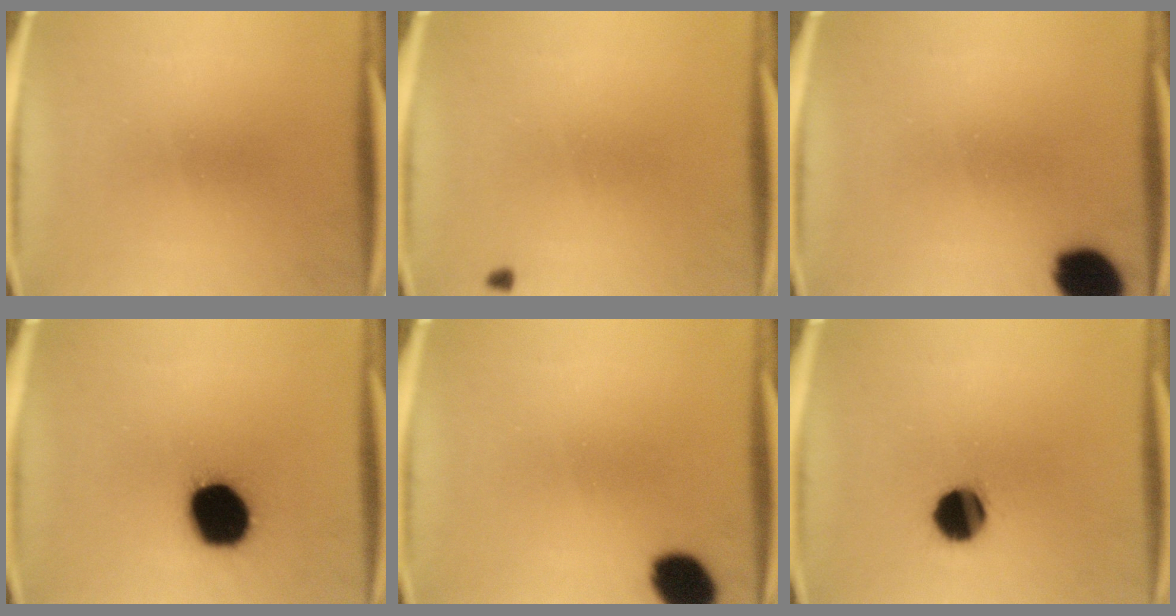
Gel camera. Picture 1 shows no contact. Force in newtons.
{"total": 0.6}
{"total": 10.8}
{"total": 18.3}
{"total": 8.8}
{"total": 9.4}